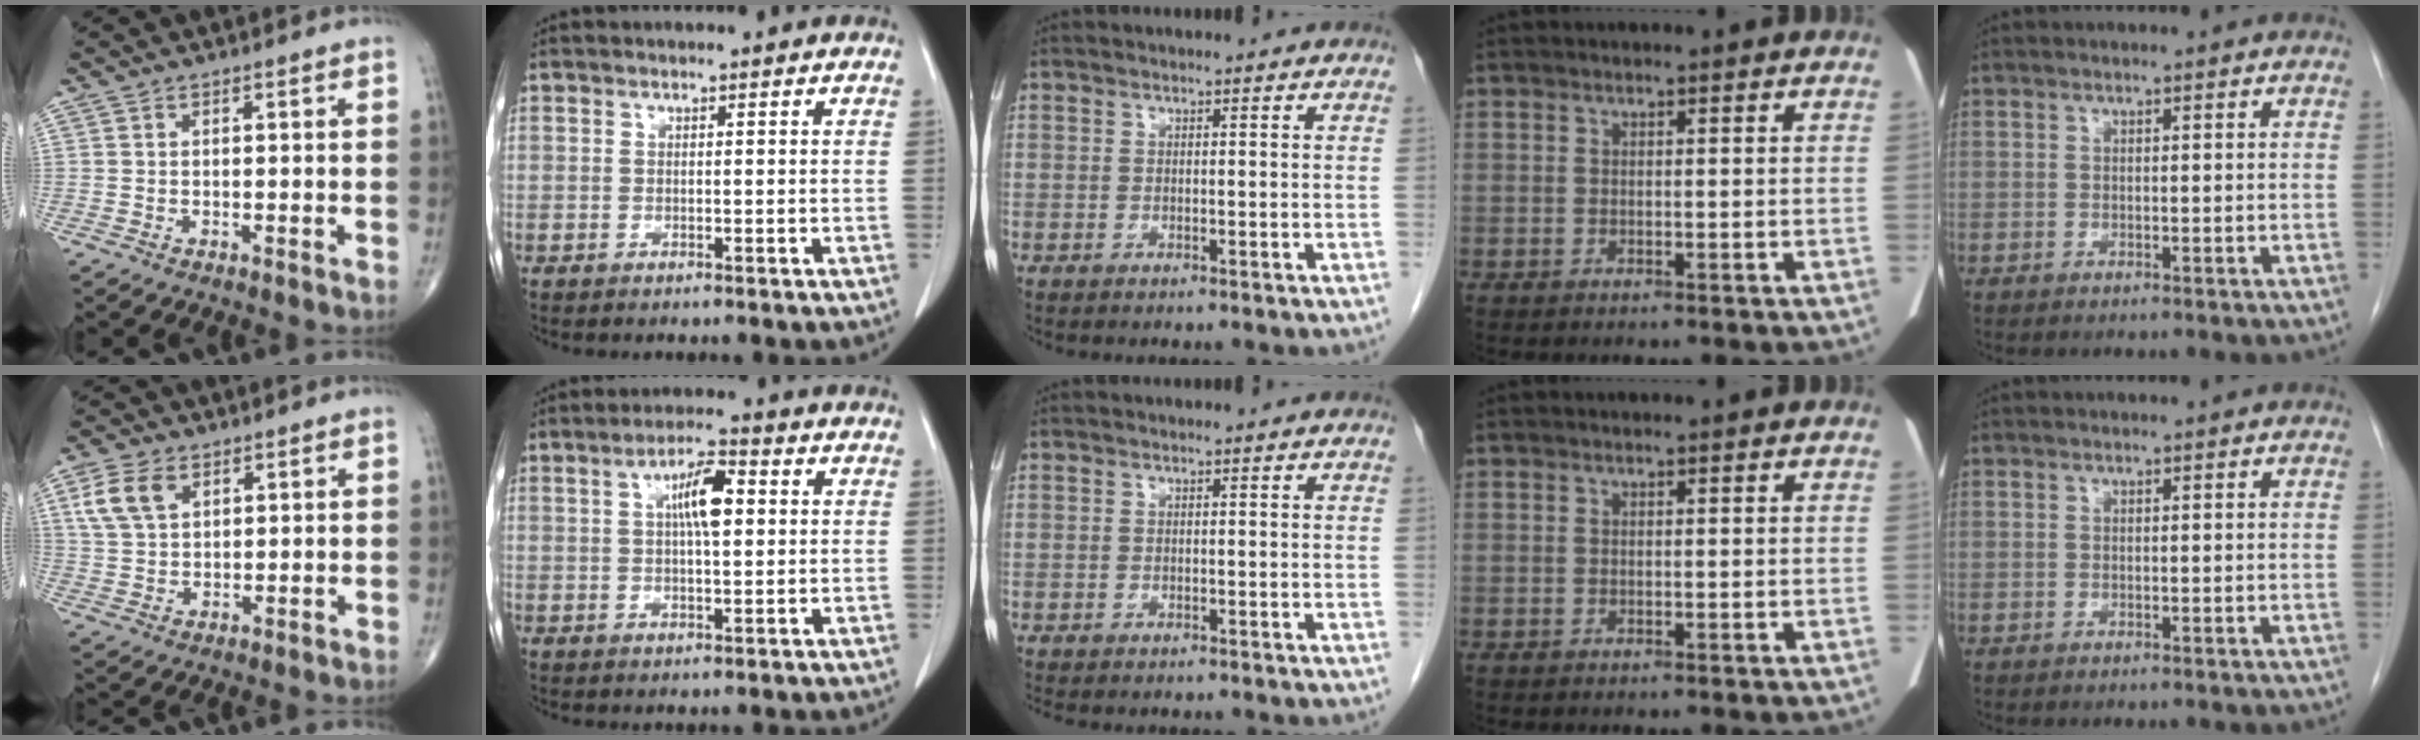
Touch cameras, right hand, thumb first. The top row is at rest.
{"thumb": {"total": 7.3, "force": [3.1, 4.6, 4.8], "torque": [-0.092, -0.001, 0.063]}, "index": {"total": 6.6, "force": [1.5, 1.6, 6.2], "torque": [-0.109, 0.011, 0.025]}, "middle": {"total": 3.3, "force": [-2.8, 1.1, 1.3], "torque": [-0.017, -0.006, -0.036]}}